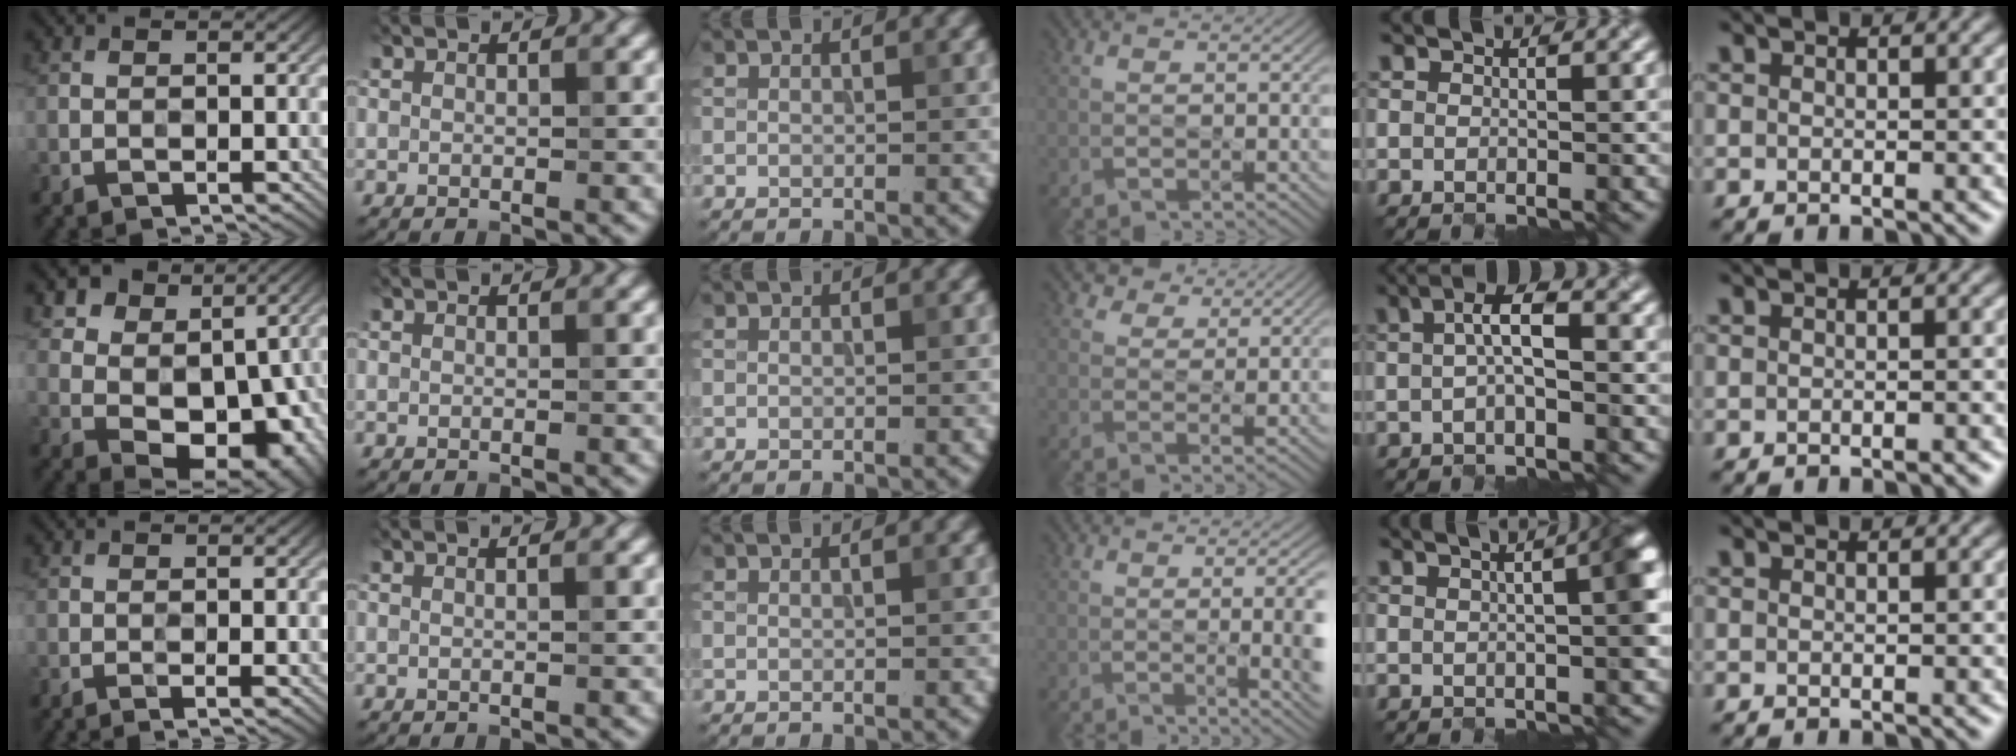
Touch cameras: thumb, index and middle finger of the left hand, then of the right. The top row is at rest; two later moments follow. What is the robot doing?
{"motion": "open", "object": "jewelry box"}